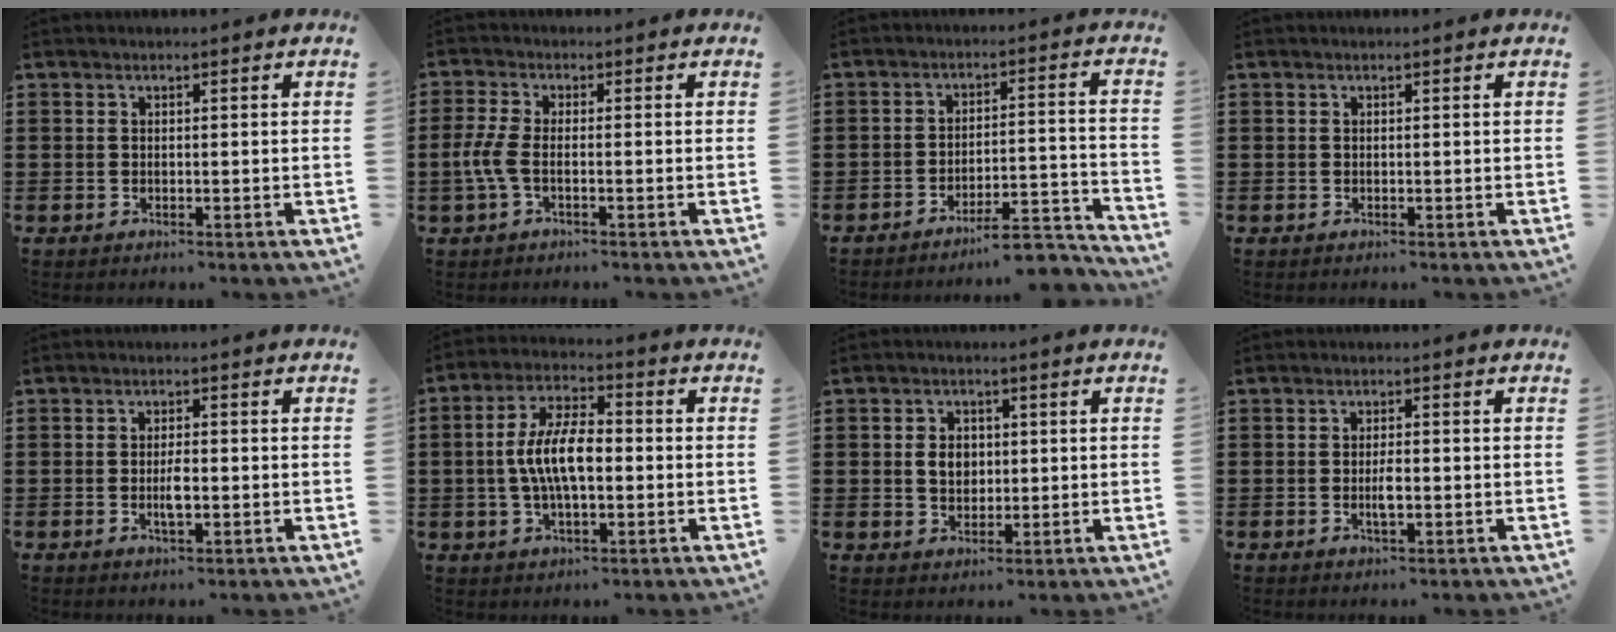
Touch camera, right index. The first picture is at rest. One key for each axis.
{"total": 4.1, "fx": -1.2, "fy": 1.5, "fz": 3.6, "tx": -0.099, "ty": -0.010, "tz": -0.032}
{"total": 6.7, "fx": -6.0, "fy": 0.6, "fz": 2.9, "tx": -0.042, "ty": 0.001, "tz": -0.113}
{"total": 0.0}
{"total": 2.9, "fx": -0.6, "fy": 0.9, "fz": 2.7, "tx": -0.056, "ty": -0.002, "tz": -0.013}
{"total": 9.1, "fx": -0.6, "fy": 3.8, "fz": 8.2, "tx": -0.173, "ty": 0.002, "tz": -0.018}
{"total": 3.8, "fx": 0.3, "fy": 2.9, "fz": 2.4, "tx": -0.046, "ty": 0.009, "tz": 0.000}
{"total": 2.5, "fx": -0.5, "fy": 0.8, "fz": 2.3, "tx": -0.050, "ty": -0.003, "tz": -0.012}